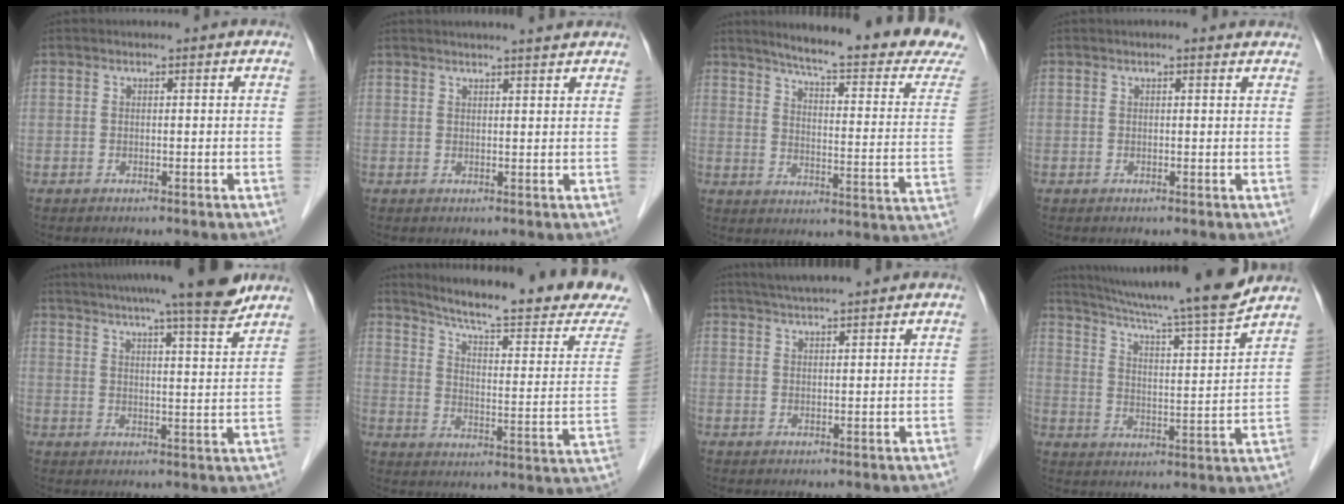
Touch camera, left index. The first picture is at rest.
{"total": 5.2, "force": [4.7, 0.0, 2.1], "torque": [-0.032, 0.014, 0.055]}
{"total": 23.1, "force": [20.7, 0.2, 10.3], "torque": [-0.141, -0.084, 0.251]}
{"total": 2.8, "force": [2.5, 0.8, 0.9], "torque": [-0.010, 0.016, 0.018]}
{"total": 15.3, "force": [13.2, -0.3, 7.7], "torque": [-0.119, -0.004, 0.176]}
{"total": 23.3, "force": [20.8, 0.6, 10.4], "torque": [-0.154, -0.078, 0.268]}
{"total": 7.5, "force": [6.7, 0.1, 3.4], "torque": [-0.056, 0.031, 0.102]}
{"total": 19.4, "force": [17.3, -1.0, 8.8], "torque": [-0.147, -0.022, 0.255]}